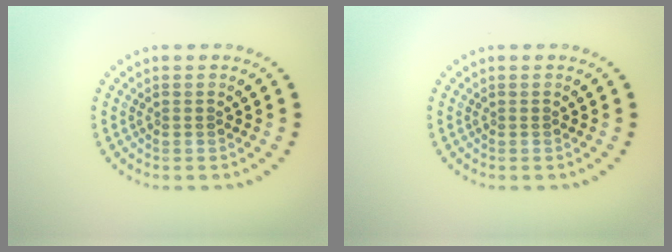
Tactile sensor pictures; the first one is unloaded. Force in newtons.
{"total": 0.0}